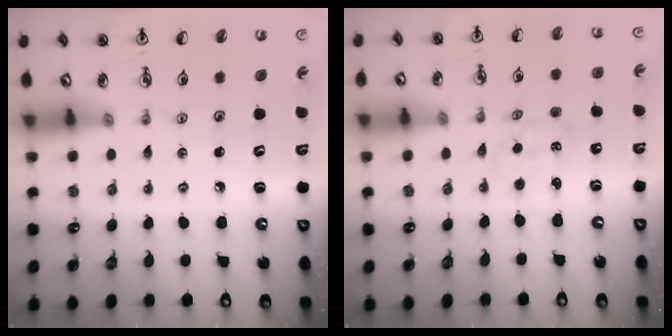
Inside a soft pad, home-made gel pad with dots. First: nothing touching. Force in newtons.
{"total": 1.2, "press": 1.1, "slide": 0.2}